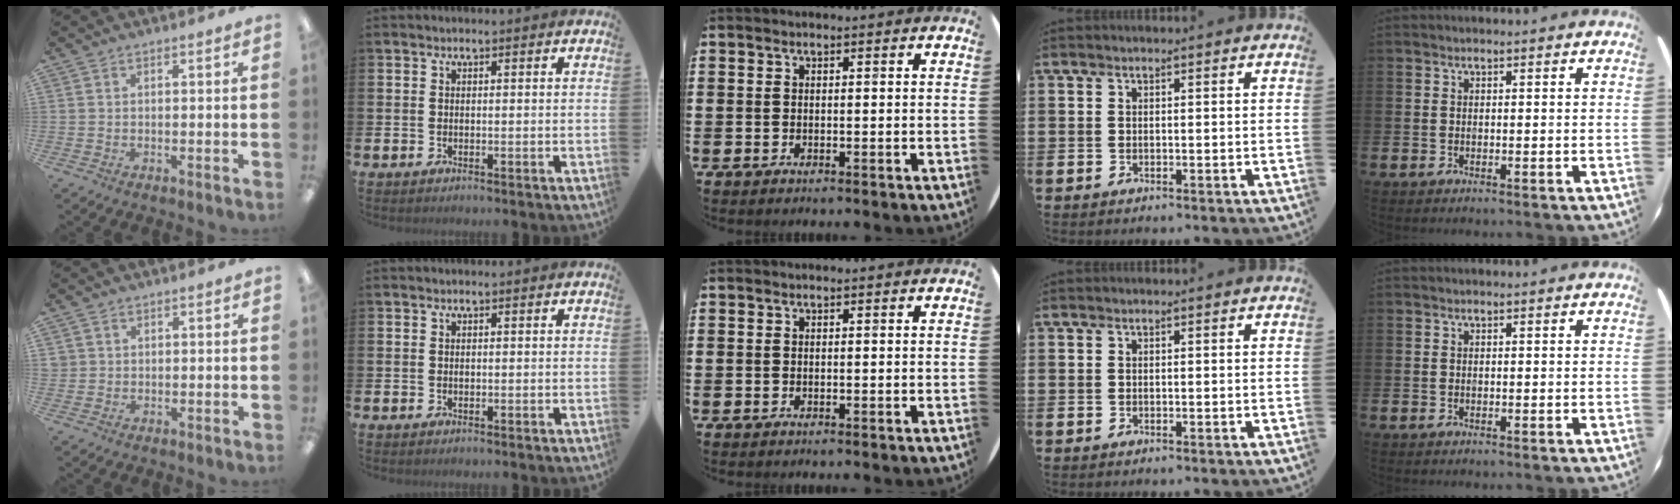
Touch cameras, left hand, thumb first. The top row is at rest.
{"thumb": {"total": 1.3, "force": [0.5, 1.2, 0.0], "torque": [-0.002, 0.002, 0.009]}}